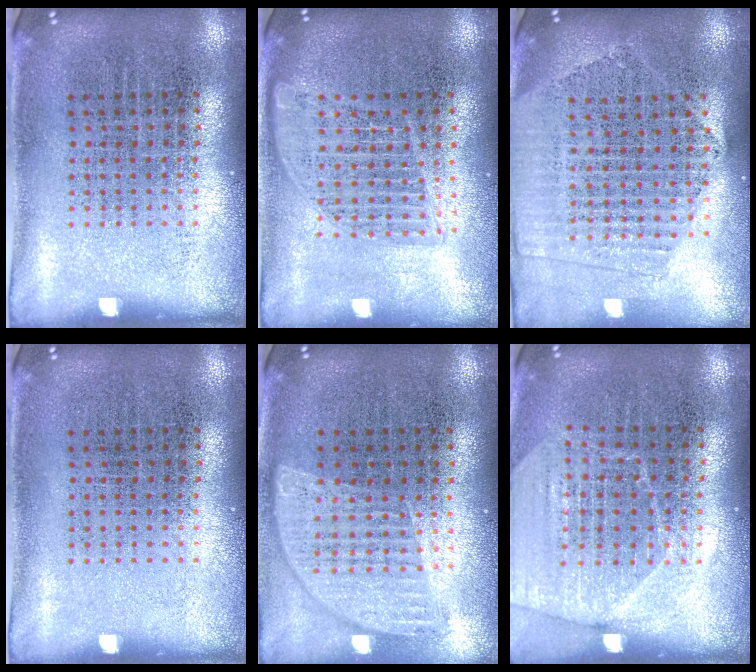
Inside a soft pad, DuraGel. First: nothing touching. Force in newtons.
{"total": 1.5, "press": 1.4, "slide": 0.7}
{"total": 2.0, "press": 1.8, "slide": 0.9}
{"total": 0.0}
{"total": 0.9, "press": 0.9, "slide": 0.0}
{"total": 1.6, "press": 1.5, "slide": 0.3}